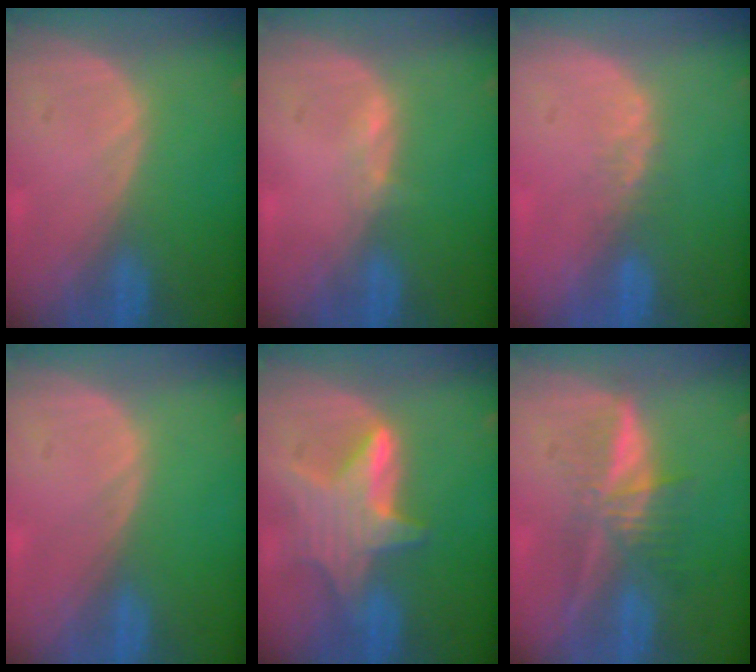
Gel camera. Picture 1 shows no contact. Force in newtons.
{"total": 1.0, "press": 0.8, "slide": 0.5}
{"total": 2.1, "press": 1.7, "slide": 1.2}
{"total": 0.0}
{"total": 7.2, "press": 7.2, "slide": 0.4}
{"total": 6.1, "press": 5.7, "slide": 2.1}